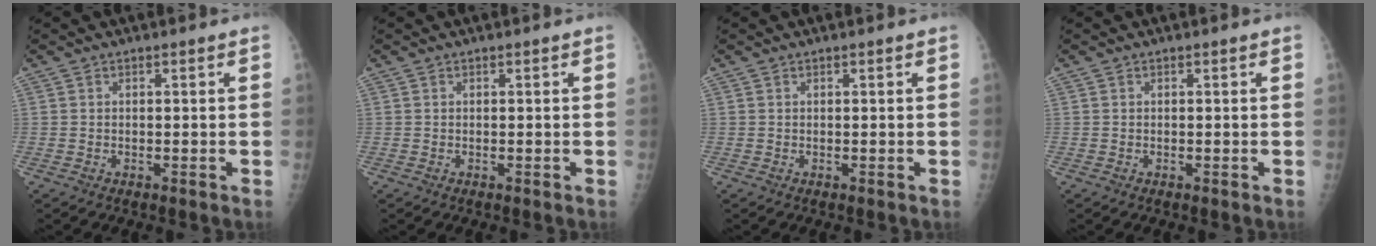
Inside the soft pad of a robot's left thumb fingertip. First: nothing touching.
{"total": 0.0}
{"total": 0.0}
{"total": 0.0}